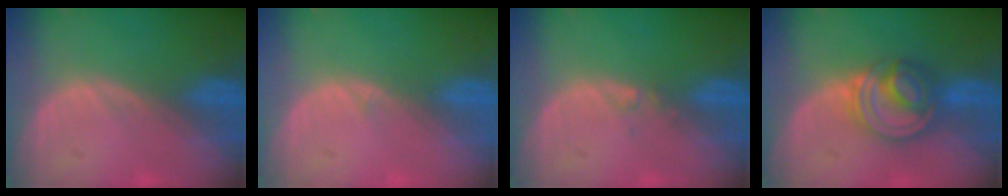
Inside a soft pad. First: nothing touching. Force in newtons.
{"total": 0.6, "press": 0.2, "slide": 0.5}
{"total": 0.6, "press": 0.6, "slide": 0.2}
{"total": 7.6, "press": 6.6, "slide": 3.8}